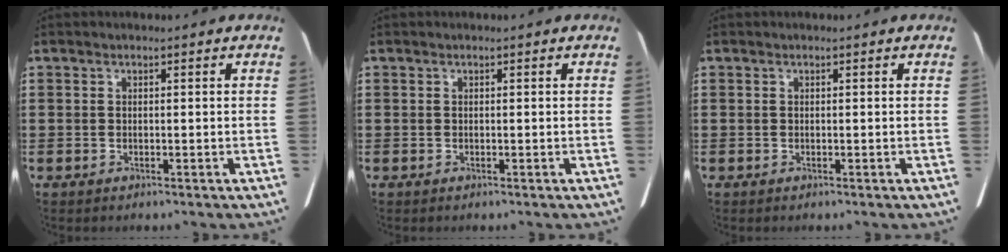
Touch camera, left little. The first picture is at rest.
{"total": 0.0}
{"total": 0.0}